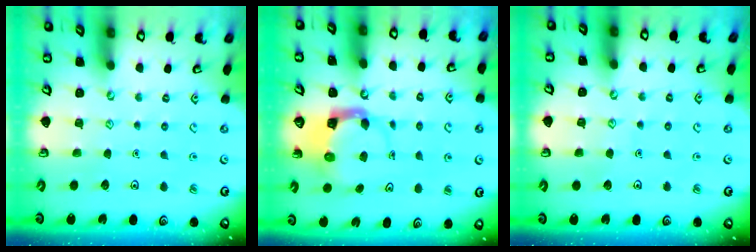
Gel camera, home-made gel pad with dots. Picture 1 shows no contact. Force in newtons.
{"total": 3.9, "press": 3.9, "slide": 0.5}
{"total": 3.4, "press": 3.4, "slide": 0.3}